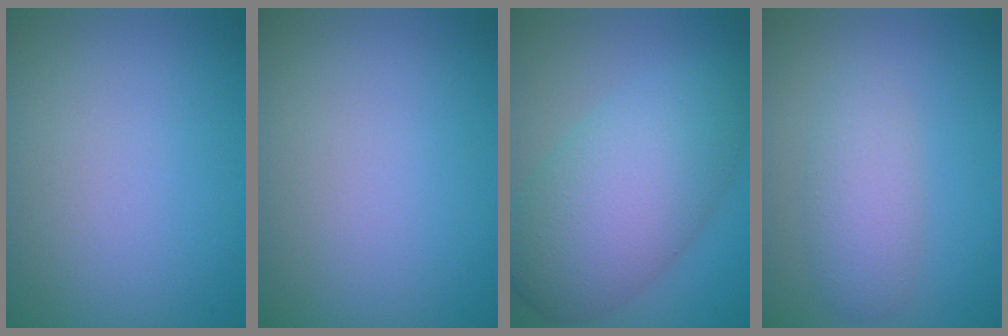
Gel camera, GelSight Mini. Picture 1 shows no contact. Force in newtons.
{"total": 0.0}
{"total": 8.6, "press": 8.6, "slide": 0.1}
{"total": 2.9, "press": 2.9, "slide": 0.0}